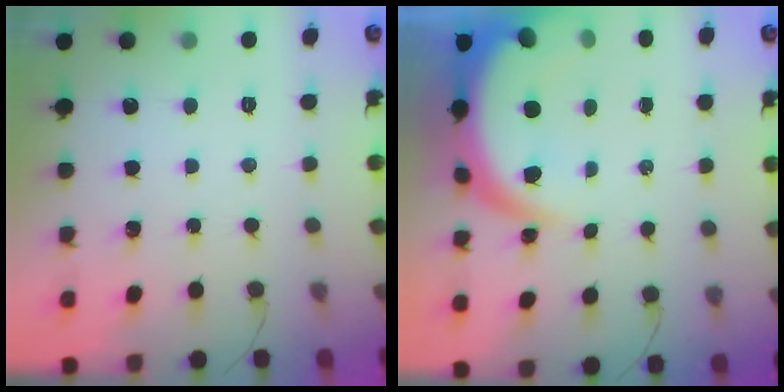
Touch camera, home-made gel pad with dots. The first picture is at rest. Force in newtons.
{"total": 9.5, "press": 9.5, "slide": 1.2}